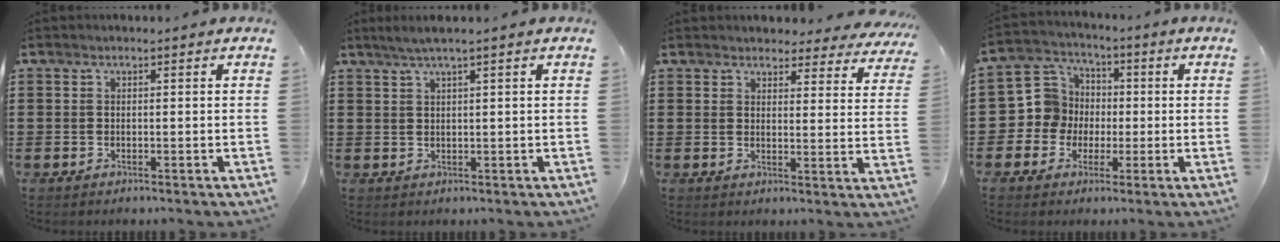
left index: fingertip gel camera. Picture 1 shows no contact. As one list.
[{"total": 2.0, "force": [1.1, -0.2, 1.7], "torque": [-0.032, -0.001, 0.019]}, {"total": 3.9, "force": [3.8, 0.7, 0.6], "torque": [-0.020, -0.016, 0.069]}, {"total": 6.9, "force": [-0.9, 6.8, 0.7], "torque": [-0.060, 0.007, -0.020]}]